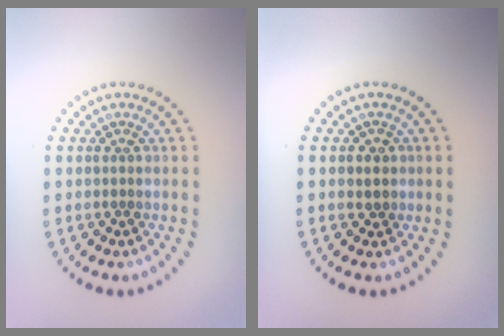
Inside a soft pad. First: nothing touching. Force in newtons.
{"total": 1.1, "press": 1.0, "slide": 0.5}